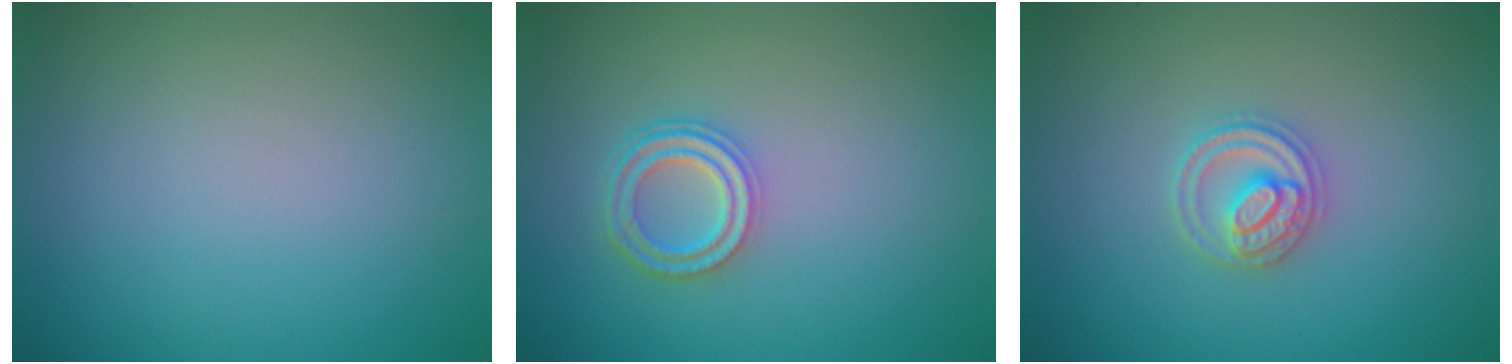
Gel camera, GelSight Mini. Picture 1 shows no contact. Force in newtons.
{"total": 3.3, "press": 2.6, "slide": 2.1}
{"total": 2.8, "press": 2.8, "slide": 0.3}